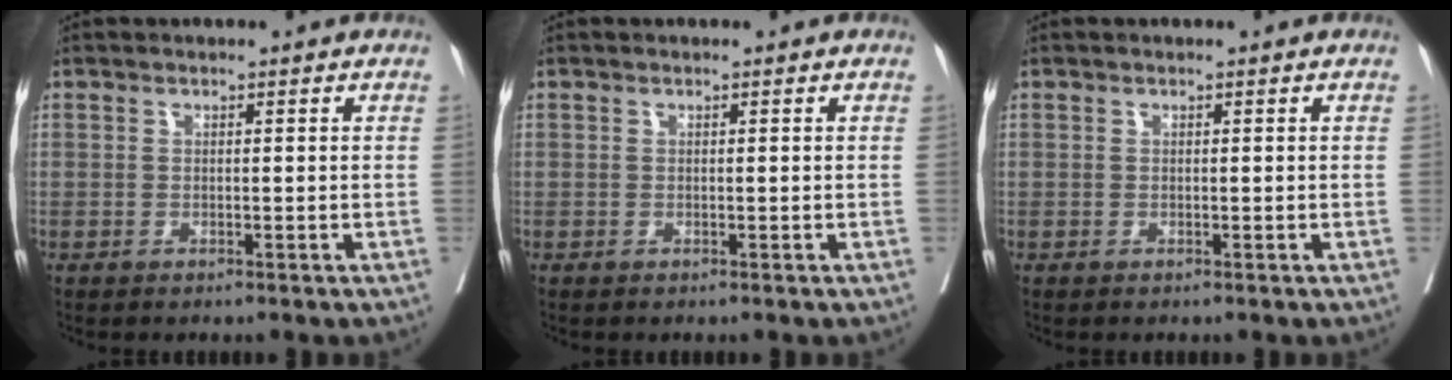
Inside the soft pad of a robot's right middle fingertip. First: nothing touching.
{"total": 0.0}
{"total": 0.0}